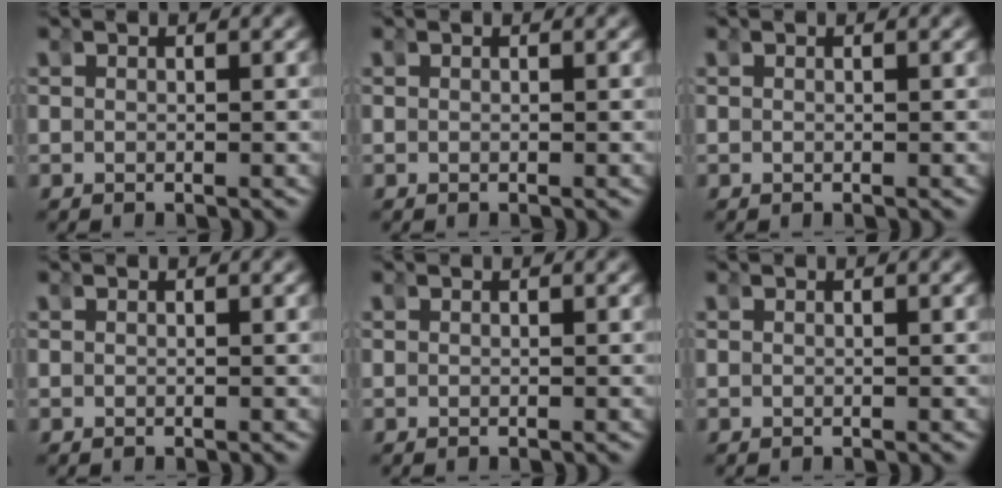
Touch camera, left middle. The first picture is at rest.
{"total": 0.0}
{"total": 0.0}
{"total": 0.0}
{"total": 0.0}
{"total": 0.0}